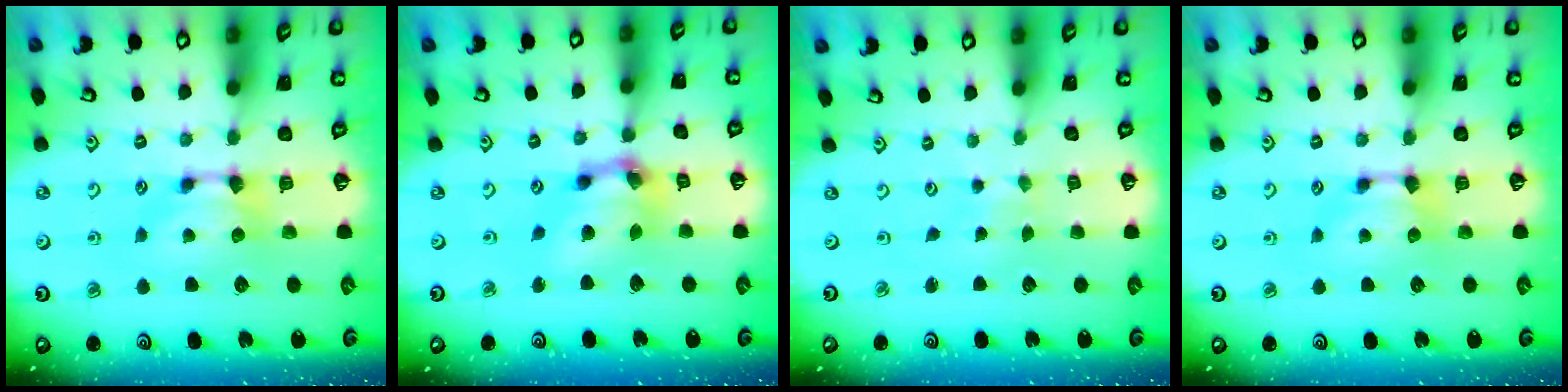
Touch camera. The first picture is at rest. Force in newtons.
{"total": 6.4, "press": 6.1, "slide": 2.0}
{"total": 4.7, "press": 4.6, "slide": 0.2}
{"total": 0.0}